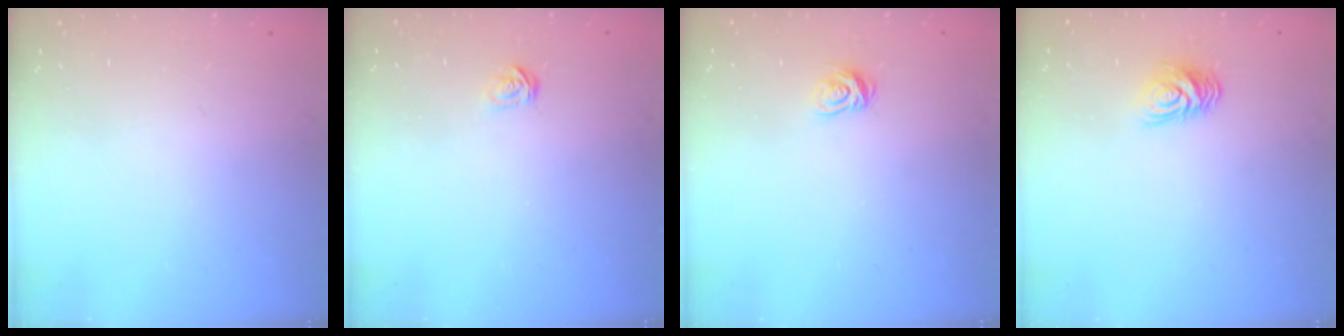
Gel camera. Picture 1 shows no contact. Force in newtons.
{"total": 2.5, "press": 2.5, "slide": 0.2}
{"total": 4.6, "press": 4.6, "slide": 0.5}
{"total": 6.6, "press": 6.6, "slide": 0.7}